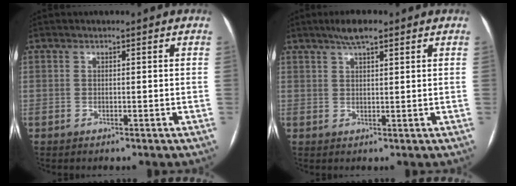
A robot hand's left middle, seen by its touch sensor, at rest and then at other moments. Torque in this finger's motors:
{"motor_torque": [0.46, -0.48, 0.06, 0.00]}